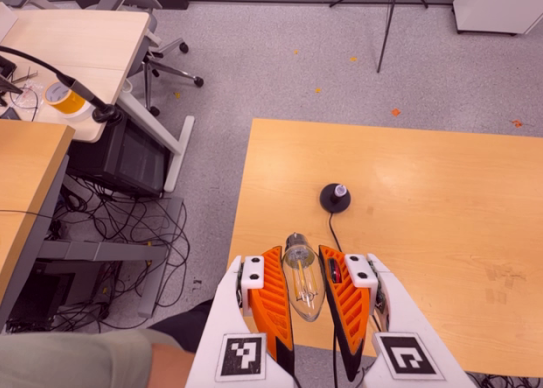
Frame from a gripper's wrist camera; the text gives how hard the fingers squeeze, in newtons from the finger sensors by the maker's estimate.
{"total": 17.8, "left": 19.0, "right": 16.6}